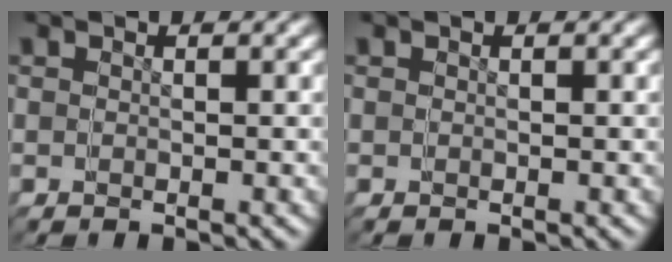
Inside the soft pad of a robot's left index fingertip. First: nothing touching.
{"total": 0.0}